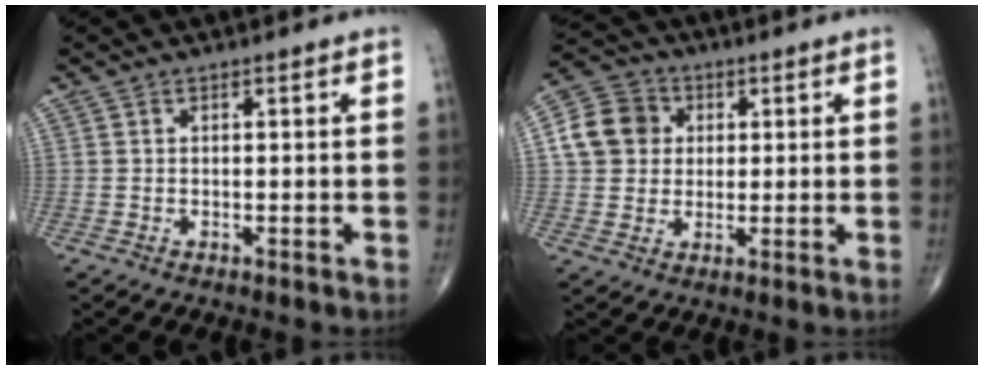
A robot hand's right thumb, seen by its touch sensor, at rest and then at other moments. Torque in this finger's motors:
{"motor_torque": [0.01, 0.06, 0.35, 0.10, 0.05]}